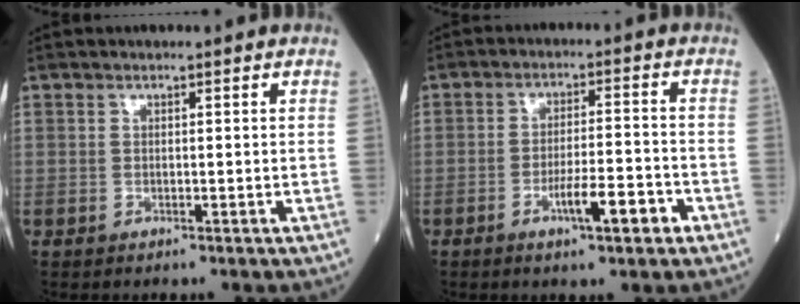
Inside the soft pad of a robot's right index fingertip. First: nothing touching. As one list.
[{"total": 6.8, "force": [-3.3, 1.0, 5.9], "torque": [-0.098, -0.001, -0.052]}]